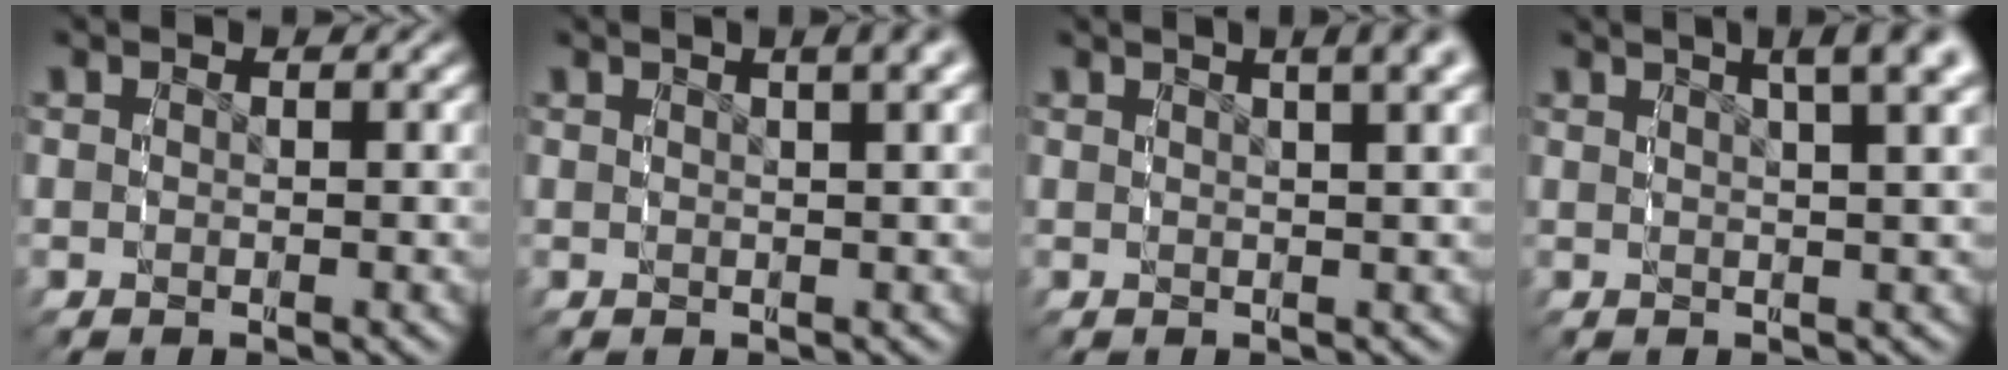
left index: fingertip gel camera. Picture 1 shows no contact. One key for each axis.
{"total": 3.9, "fx": 2.0, "fy": 0.3, "fz": 3.3, "tx": -0.032, "ty": 0.019, "tz": 0.031}
{"total": 5.6, "fx": 2.9, "fy": 1.2, "fz": 4.6, "tx": -0.047, "ty": 0.025, "tz": 0.040}
{"total": 7.9, "fx": 4.5, "fy": 2.5, "fz": 6.1, "tx": -0.066, "ty": 0.035, "tz": 0.058}